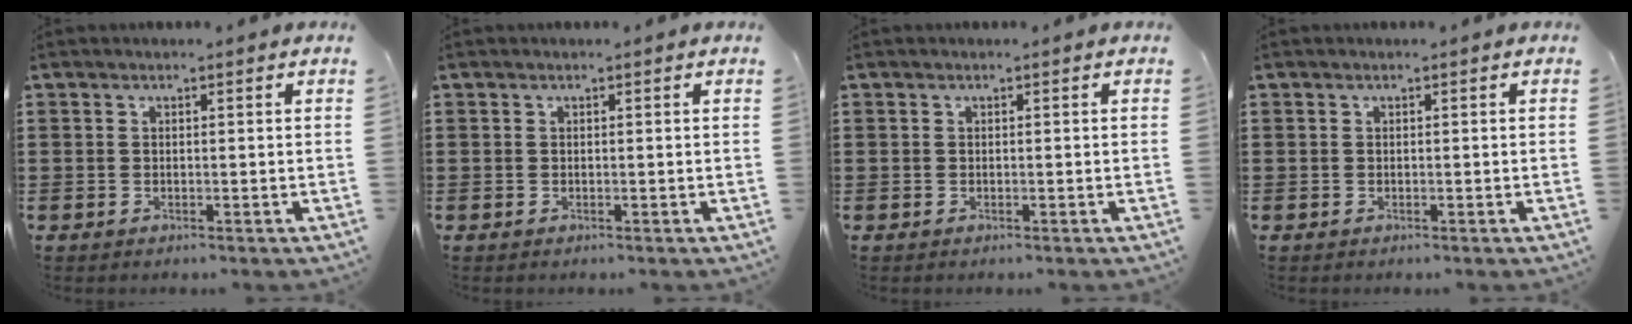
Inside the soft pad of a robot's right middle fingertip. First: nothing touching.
{"total": 0.0}
{"total": 0.0}
{"total": 0.0}